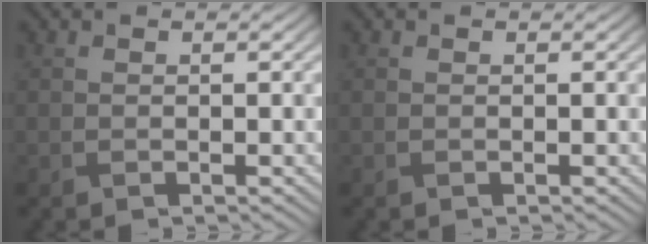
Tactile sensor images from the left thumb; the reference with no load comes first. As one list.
[{"total": 0.0}]